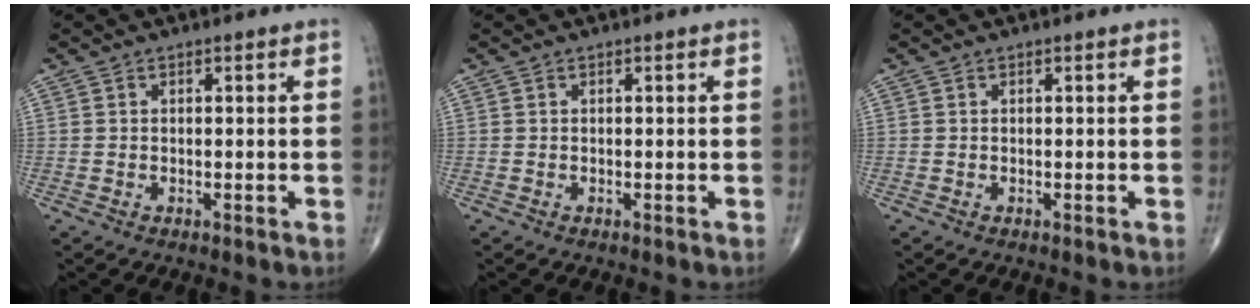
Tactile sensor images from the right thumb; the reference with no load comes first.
{"total": 0.0}
{"total": 0.0}